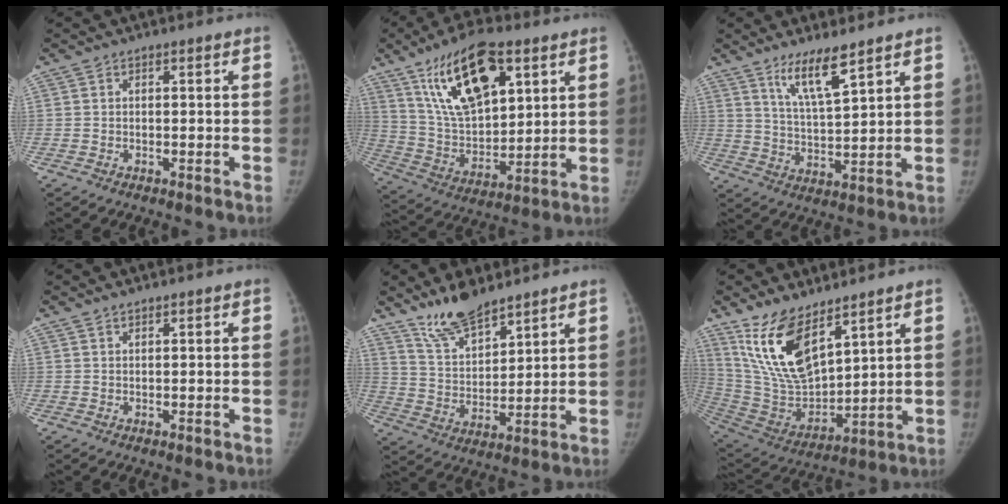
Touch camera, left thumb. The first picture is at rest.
{"total": 20.1, "force": [10.0, 9.1, 14.9], "torque": [-0.225, -0.035, 0.187]}
{"total": 8.4, "force": [5.9, 1.3, 5.9], "torque": [-0.106, -0.046, 0.116]}
{"total": 0.9, "force": [0.7, 0.2, 0.4], "torque": [-0.008, -0.002, 0.015]}
{"total": 10.5, "force": [8.6, 3.4, 4.9], "torque": [-0.069, -0.056, 0.171]}
{"total": 16.6, "force": [10.5, 6.8, 11.0], "torque": [-0.186, -0.058, 0.223]}